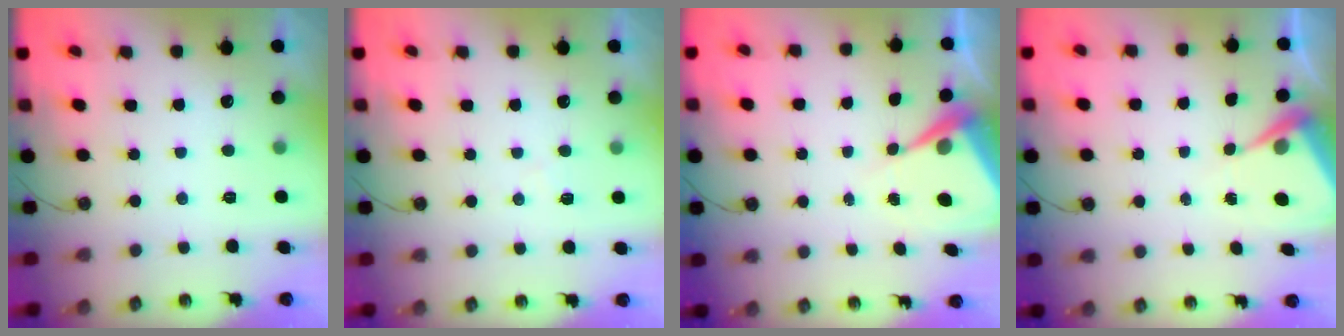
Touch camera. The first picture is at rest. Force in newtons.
{"total": 5.5, "press": 5.5, "slide": 0.7}
{"total": 6.8, "press": 6.8, "slide": 0.5}
{"total": 6.0, "press": 6.0, "slide": 0.2}